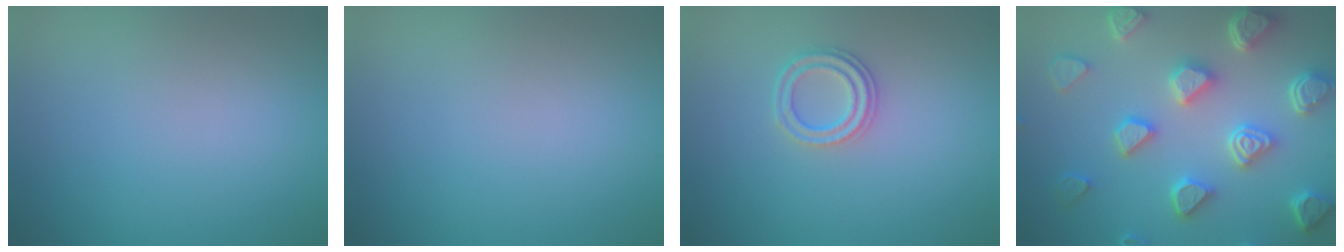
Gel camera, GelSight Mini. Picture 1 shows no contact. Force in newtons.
{"total": 0.0}
{"total": 2.3, "press": 2.1, "slide": 1.0}
{"total": 6.7, "press": 5.5, "slide": 3.7}